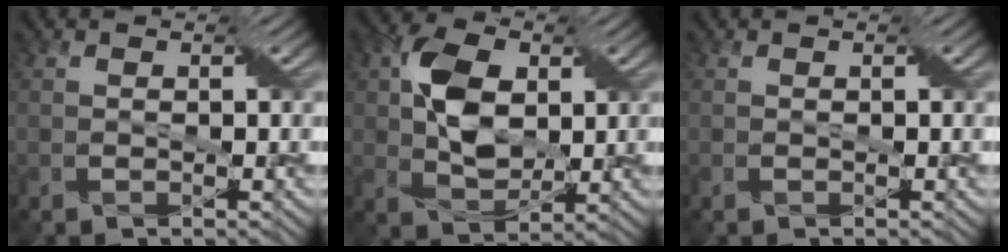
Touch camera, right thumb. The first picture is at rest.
{"total": 8.0, "force": [1.7, 5.2, 5.8], "torque": [-0.119, 0.008, 0.034]}
{"total": 0.0}